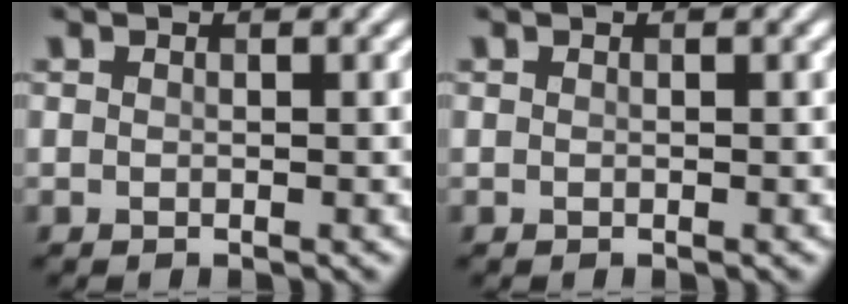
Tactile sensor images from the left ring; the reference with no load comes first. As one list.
[{"total": 0.0}]